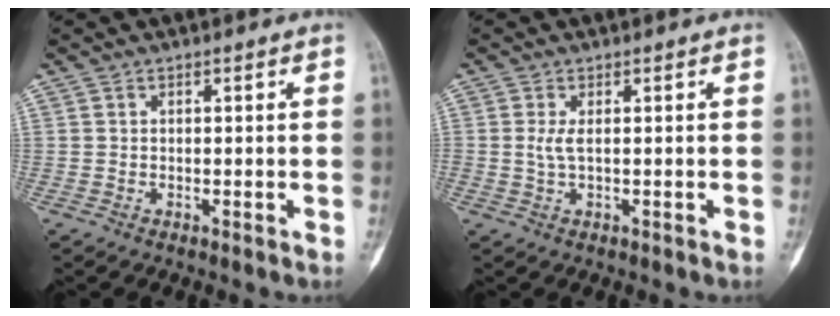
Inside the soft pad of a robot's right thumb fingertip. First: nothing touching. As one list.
[{"total": 2.1, "force": [0.2, 0.6, 2.0], "torque": [-0.055, 0.000, 0.010]}]